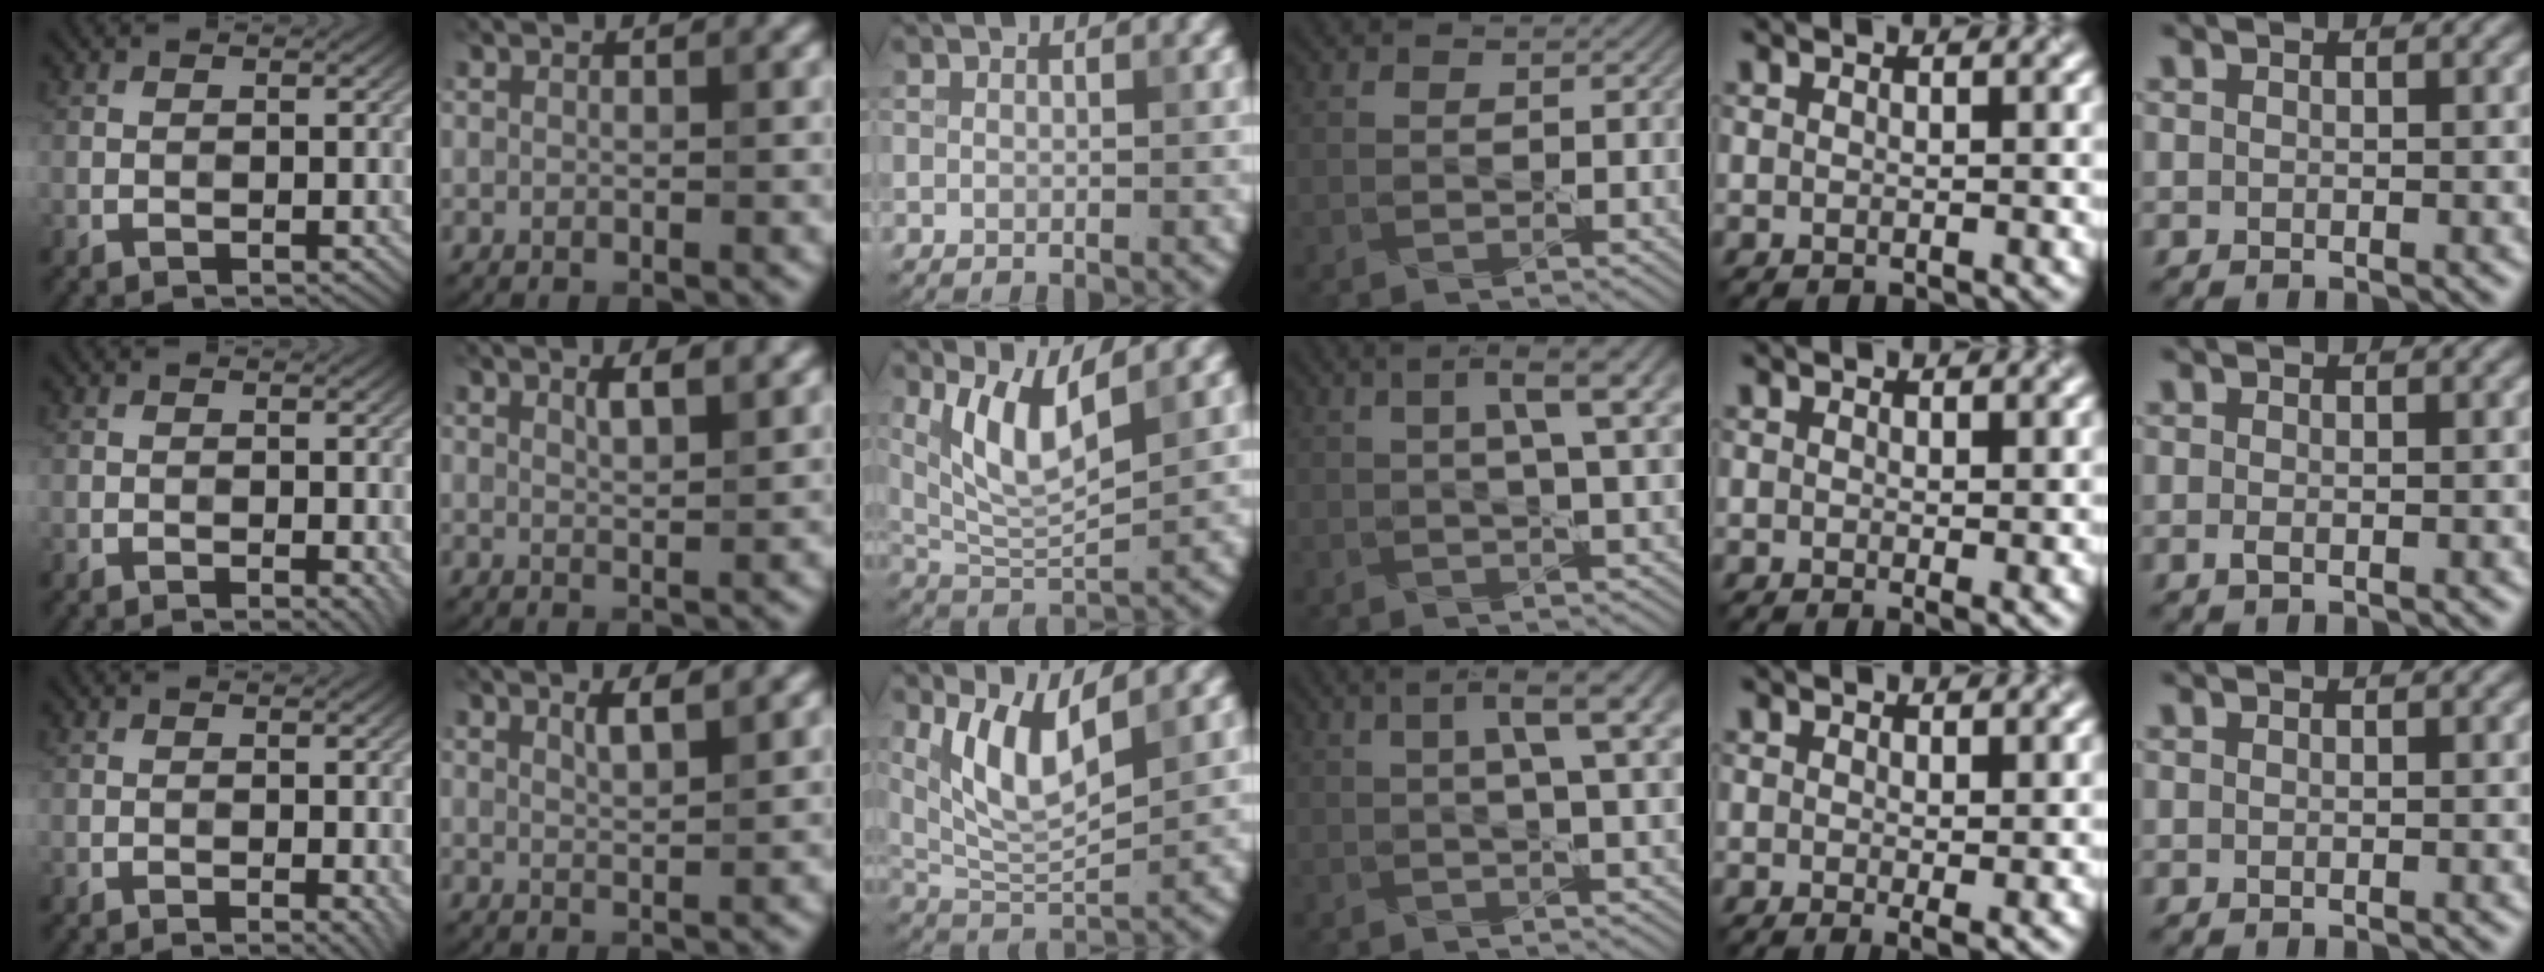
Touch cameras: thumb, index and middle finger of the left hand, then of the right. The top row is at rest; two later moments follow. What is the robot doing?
{"motion": "pour", "object": "sugar"}